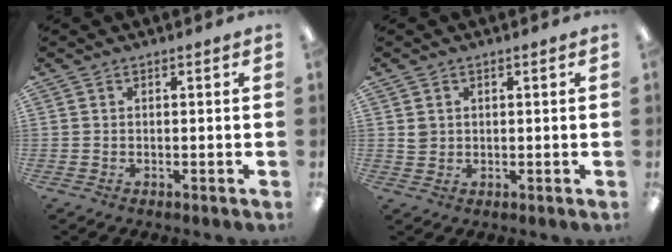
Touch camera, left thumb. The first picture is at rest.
{"total": 2.2, "force": [0.5, 2.0, 0.7], "torque": [-0.008, -0.001, 0.006]}